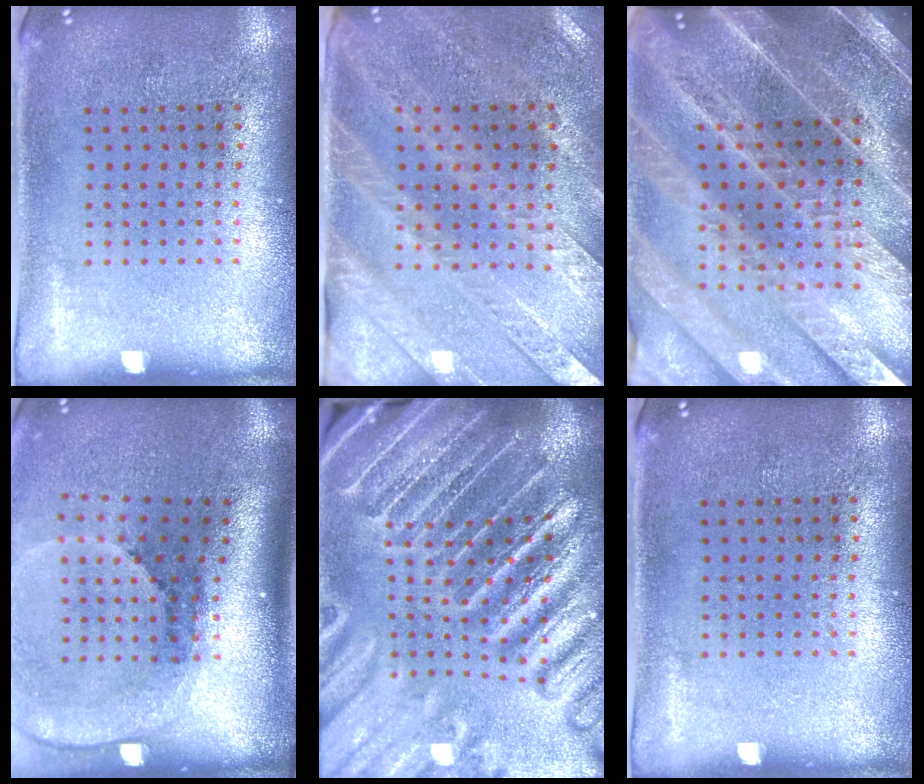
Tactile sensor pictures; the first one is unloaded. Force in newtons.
{"total": 3.0, "press": 2.6, "slide": 1.4}
{"total": 4.2, "press": 3.8, "slide": 1.8}
{"total": 2.6, "press": 1.8, "slide": 1.9}
{"total": 4.7, "press": 4.2, "slide": 2.0}
{"total": 0.0}